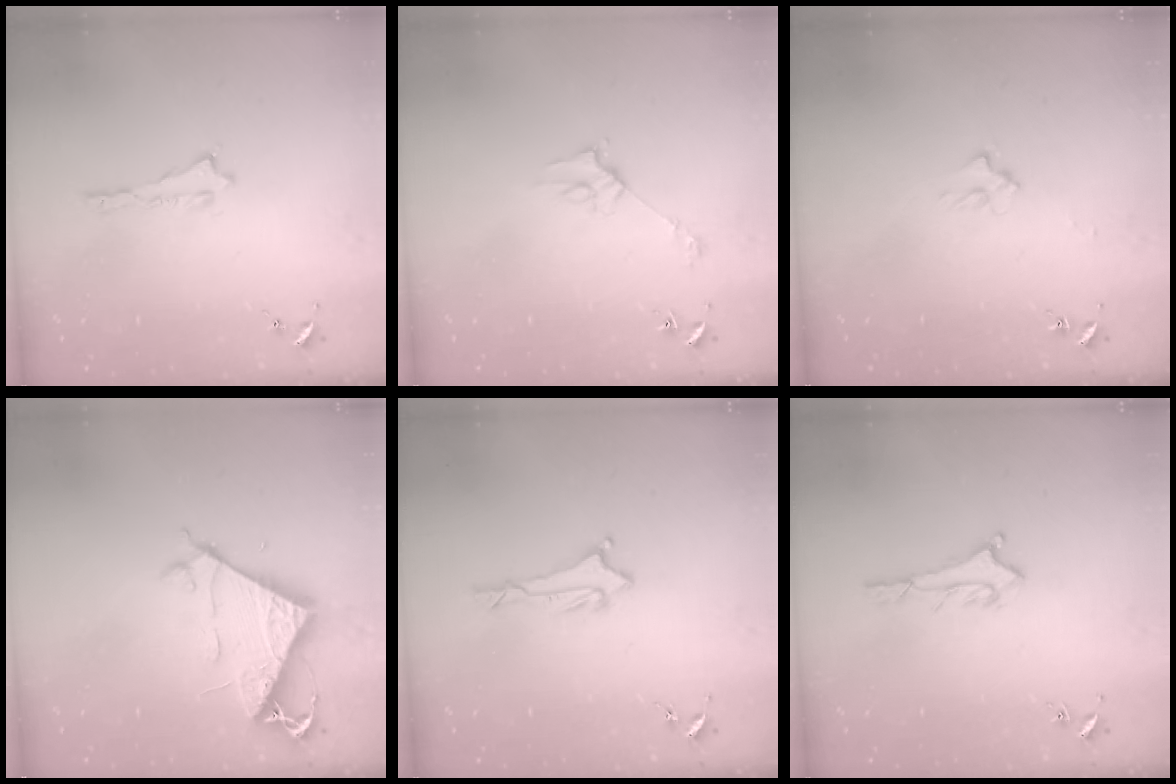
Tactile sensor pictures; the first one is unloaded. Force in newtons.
{"total": 2.8, "press": 2.8, "slide": 0.2}
{"total": 2.0, "press": 2.0, "slide": 0.3}
{"total": 7.5, "press": 7.5, "slide": 0.5}
{"total": 1.7, "press": 1.6, "slide": 0.5}
{"total": 1.6, "press": 1.6, "slide": 0.1}